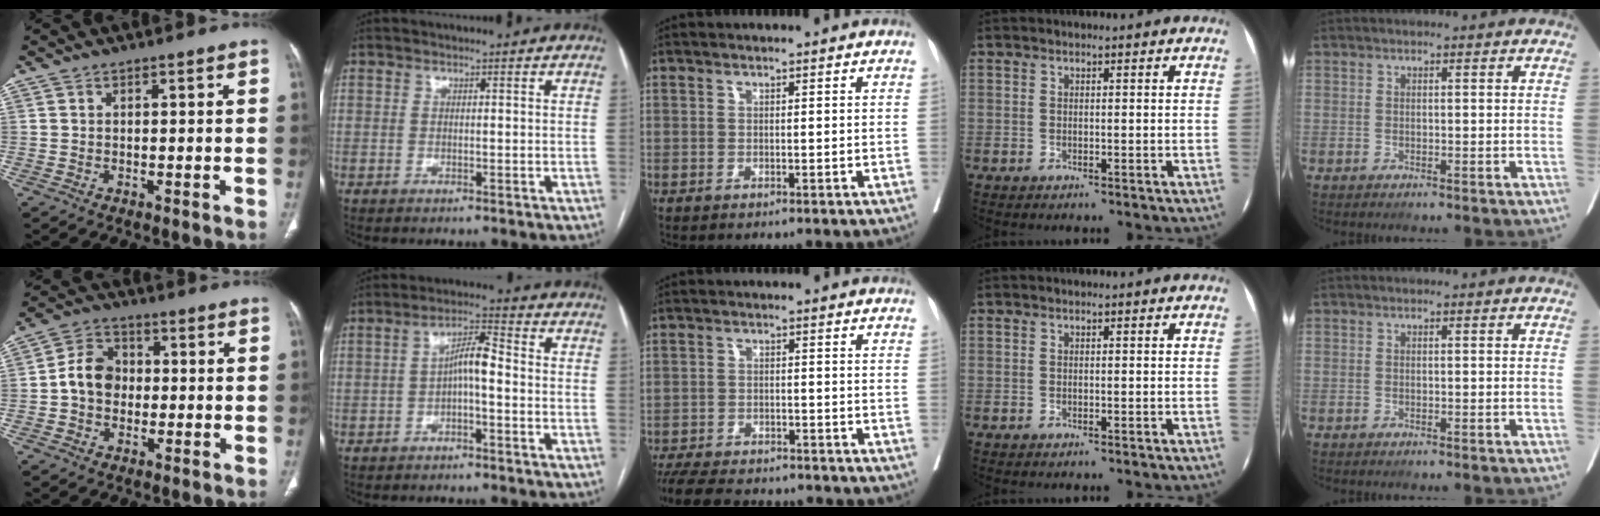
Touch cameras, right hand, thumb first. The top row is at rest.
{"thumb": {"total": 7.7, "force": [-0.4, 6.3, 4.5], "torque": [-0.062, 0.024, -0.018]}, "index": {"total": 5.1, "force": [-0.6, 1.2, 4.9], "torque": [-0.087, 0.021, -0.012]}, "middle": {"total": 12.4, "force": [-11.1, 3.1, 4.8], "torque": [-0.093, -0.011, -0.158]}}